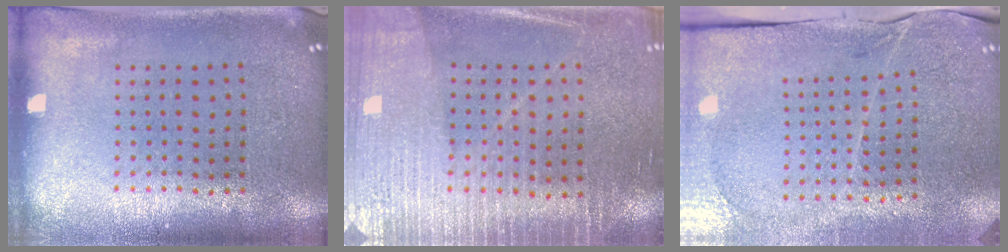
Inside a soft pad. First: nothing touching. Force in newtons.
{"total": 3.2, "press": 3.0, "slide": 1.0}
{"total": 3.4, "press": 3.3, "slide": 0.4}